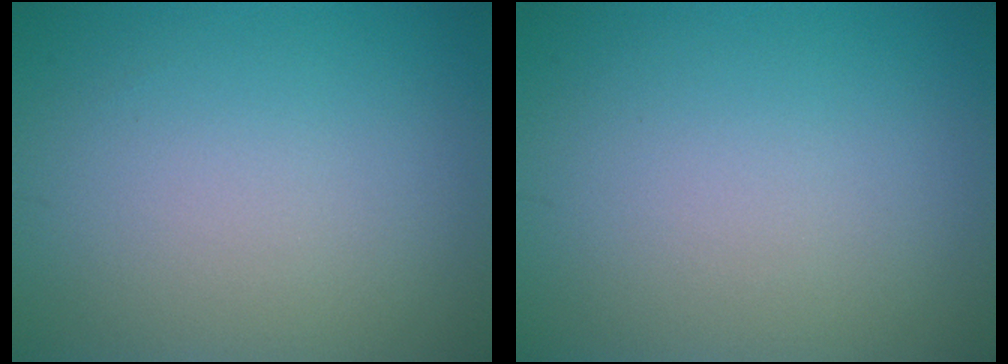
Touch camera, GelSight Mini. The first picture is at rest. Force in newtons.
{"total": 0.0}